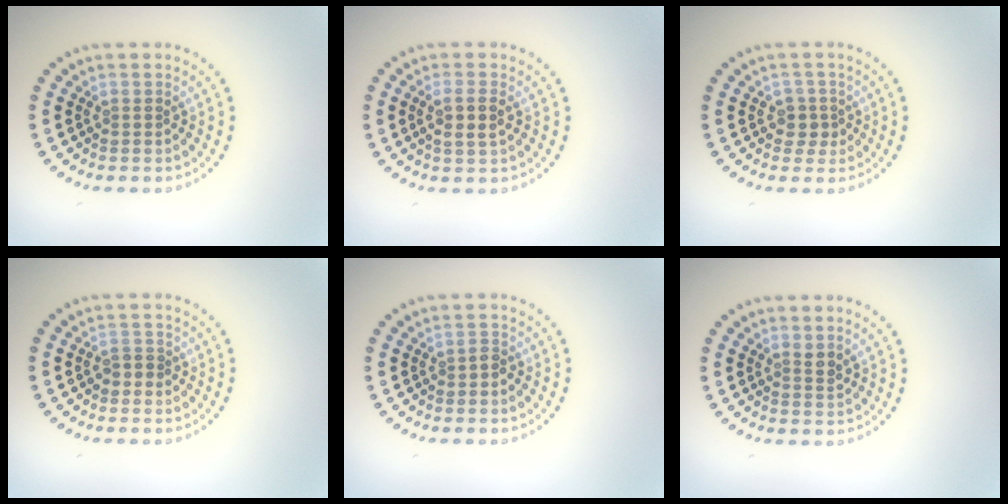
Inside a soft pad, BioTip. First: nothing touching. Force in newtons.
{"total": 2.1, "press": 2.0, "slide": 0.8}
{"total": 1.8, "press": 1.5, "slide": 1.0}
{"total": 1.2, "press": 1.0, "slide": 0.7}
{"total": 1.0, "press": 0.9, "slide": 0.4}
{"total": 1.0, "press": 0.8, "slide": 0.6}